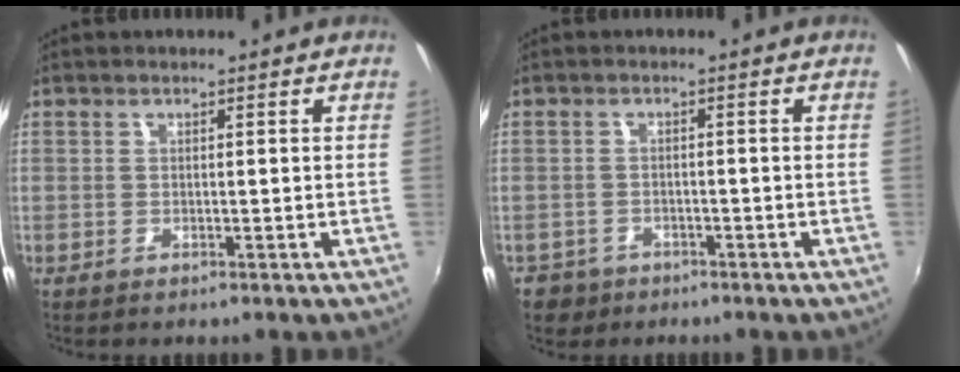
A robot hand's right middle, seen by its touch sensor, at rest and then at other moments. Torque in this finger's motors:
{"motor_torque": [0.45, -0.35, -0.03, 0.00]}